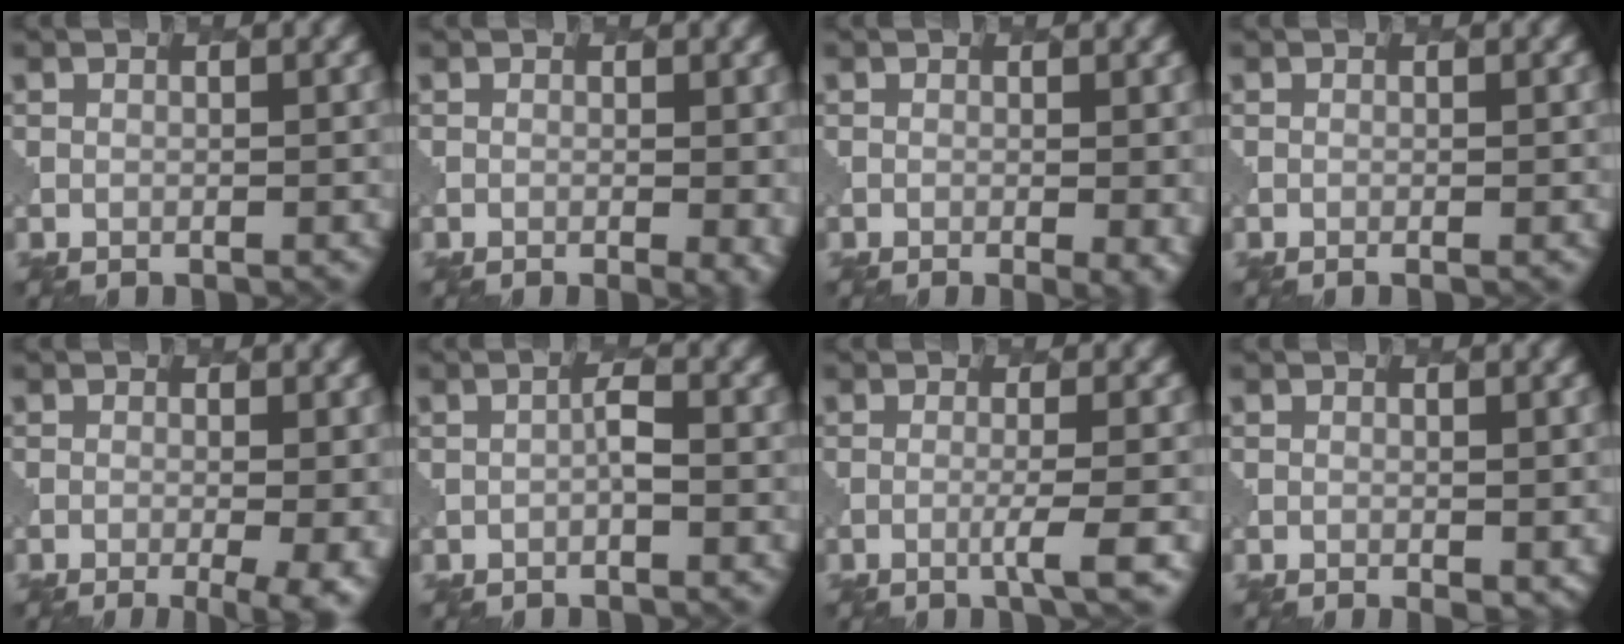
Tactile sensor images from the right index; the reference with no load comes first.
{"total": 3.3, "force": [-0.4, 1.2, 3.0], "torque": [-0.033, -0.010, 0.001]}
{"total": 3.5, "force": [-0.5, 1.3, 3.3], "torque": [-0.035, -0.011, 0.002]}
{"total": 0.7, "force": [-0.1, 0.2, 0.7], "torque": [-0.005, -0.003, 0.000]}
{"total": 6.2, "force": [-1.6, 2.4, 5.5], "torque": [-0.051, -0.005, -0.006]}
{"total": 0.9, "force": [-0.3, 0.1, 0.8], "torque": [-0.016, 0.002, -0.004]}
{"total": 2.2, "force": [-0.6, 0.2, 2.1], "torque": [-0.028, 0.000, -0.020]}
{"total": 2.1, "force": [-0.1, 0.9, 2.0], "torque": [-0.026, -0.009, 0.004]}